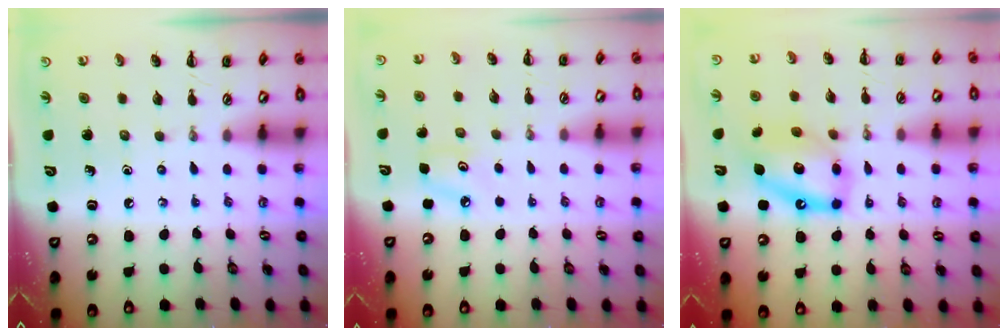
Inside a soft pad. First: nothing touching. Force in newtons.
{"total": 7.1, "press": 7.0, "slide": 1.5}
{"total": 13.0, "press": 12.5, "slide": 3.5}